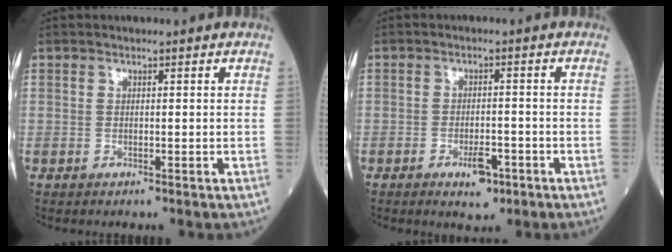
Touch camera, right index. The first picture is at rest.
{"total": 3.9, "force": [-2.1, 1.6, 2.8], "torque": [-0.044, 0.002, -0.025]}